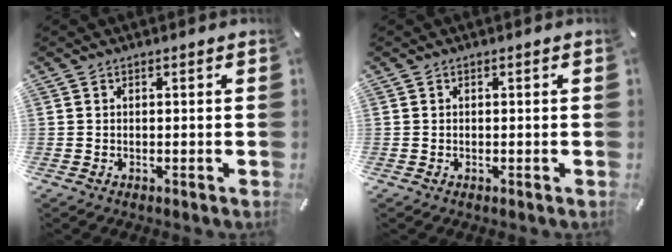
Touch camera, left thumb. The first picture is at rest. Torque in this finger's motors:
{"motor_torque": [0.00, 0.00, -0.03, 0.03, 0.00]}